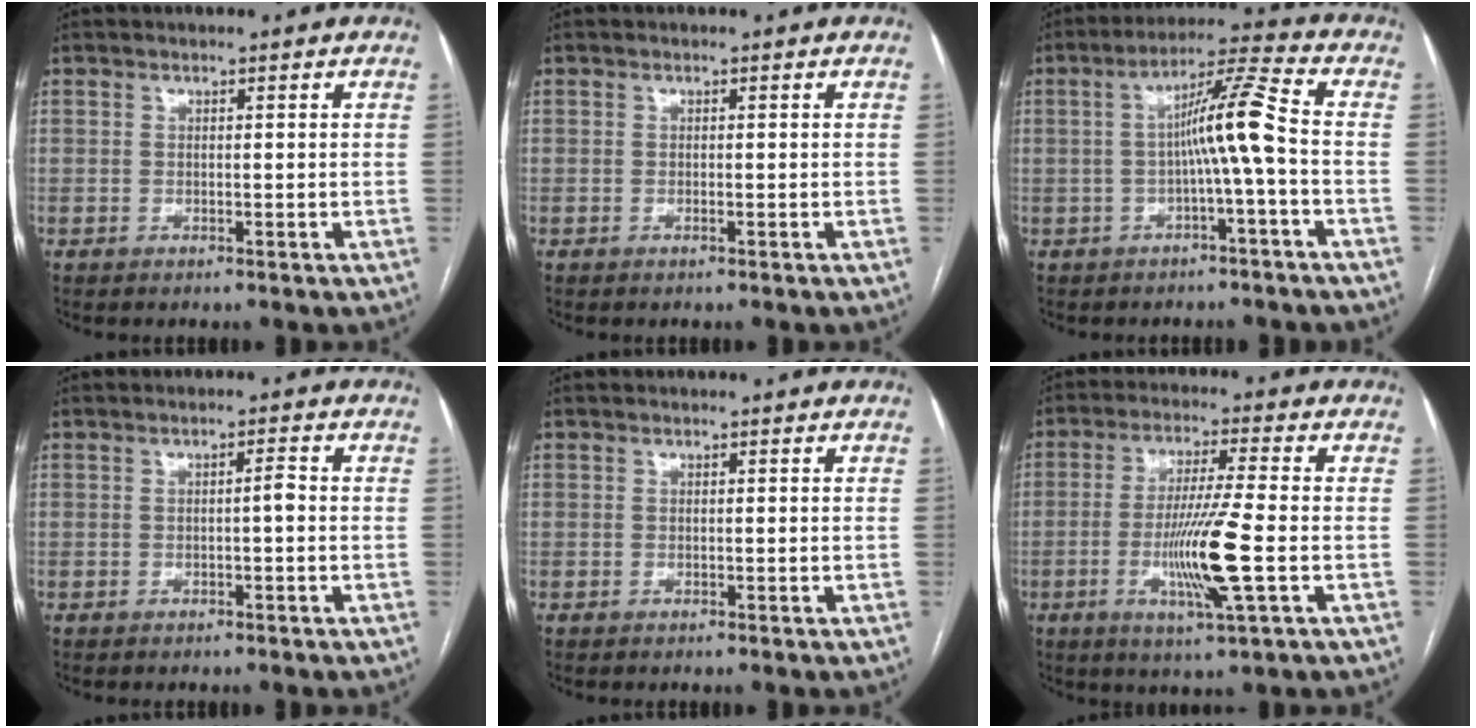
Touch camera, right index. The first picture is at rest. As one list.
[{"total": 0.0}, {"total": 8.2, "force": [-1.0, -0.9, 8.1], "torque": [-0.138, 0.023, -0.019]}, {"total": 1.5, "force": [-0.3, 0.1, 1.5], "torque": [-0.021, 0.003, -0.004]}, {"total": 0.0}, {"total": 10.7, "force": [-2.6, -0.5, 10.3], "torque": [-0.203, -0.016, -0.050]}]